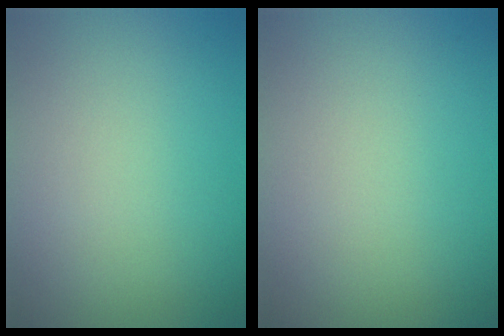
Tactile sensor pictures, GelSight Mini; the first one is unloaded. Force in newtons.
{"total": 0.0}